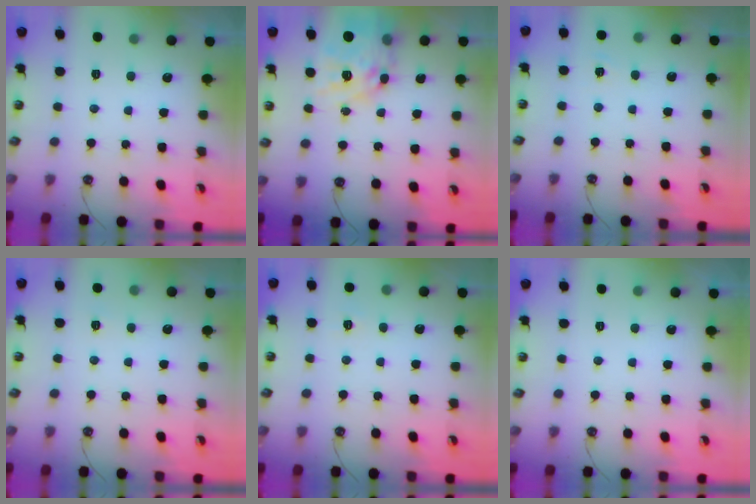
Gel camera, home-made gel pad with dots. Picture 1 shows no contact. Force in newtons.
{"total": 15.2, "press": 15.2, "slide": 1.3}
{"total": 3.0, "press": 2.9, "slide": 0.4}
{"total": 3.5, "press": 3.5, "slide": 0.4}
{"total": 3.8, "press": 3.7, "slide": 0.7}
{"total": 0.0}